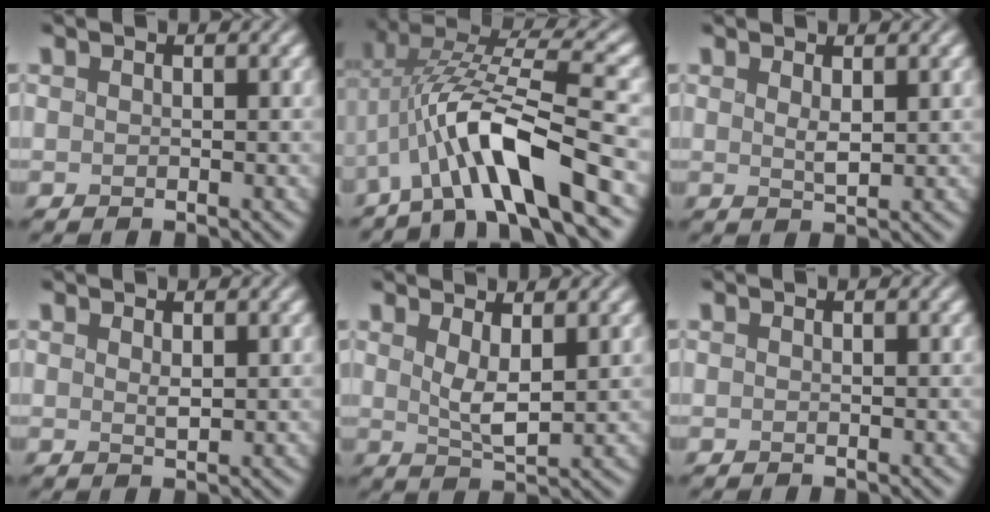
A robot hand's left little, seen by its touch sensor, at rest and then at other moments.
{"total": 9.3, "force": [-3.7, 2.2, 8.3], "torque": [-0.148, 0.019, -0.076]}
{"total": 1.3, "force": [0.6, 0.4, 1.0], "torque": [-0.018, -0.005, 0.011]}
{"total": 0.9, "force": [0.5, 0.3, 0.7], "torque": [-0.011, -0.003, 0.011]}
{"total": 2.9, "force": [0.9, 1.1, 2.5], "torque": [-0.051, -0.009, 0.018]}
{"total": 0.0}